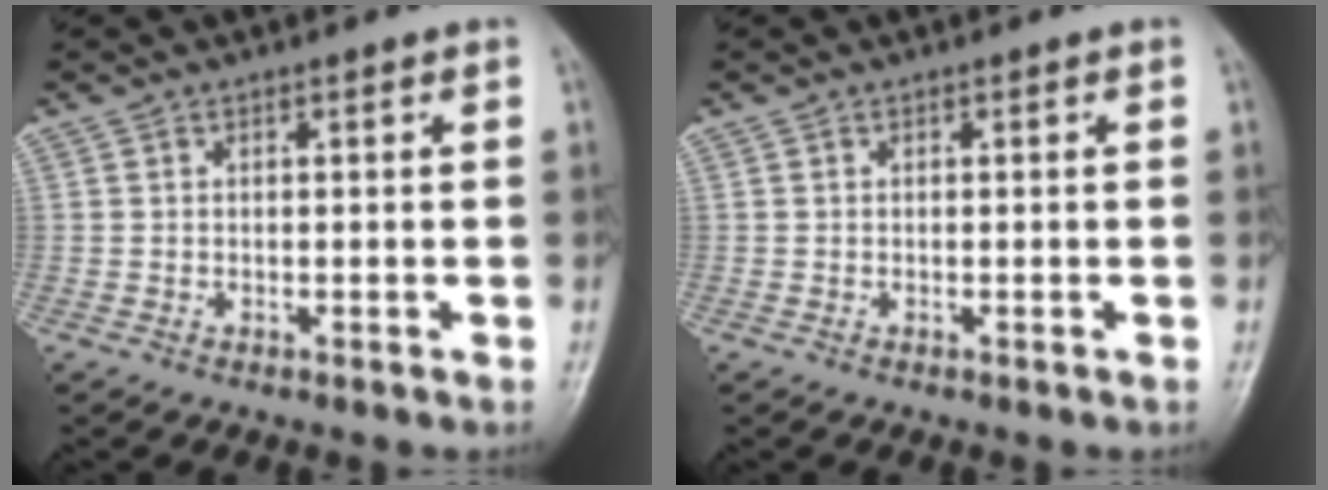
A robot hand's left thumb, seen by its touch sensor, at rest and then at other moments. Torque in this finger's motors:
{"motor_torque": [-0.03, 0.03, -0.07, -0.08, 0.00]}